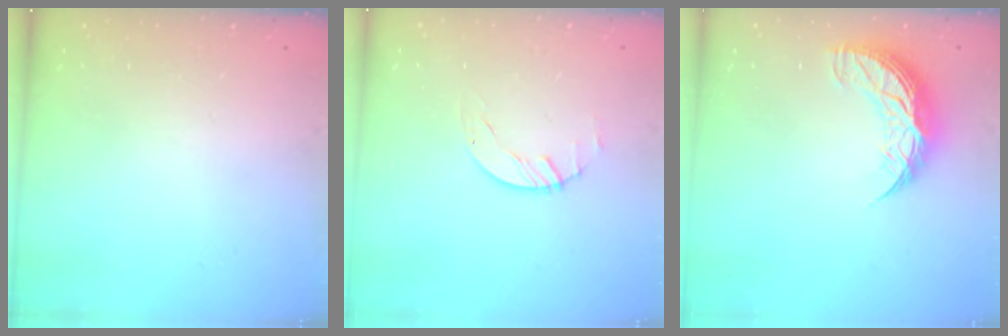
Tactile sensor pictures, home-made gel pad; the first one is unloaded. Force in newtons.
{"total": 0.8, "press": 0.8, "slide": 0.2}
{"total": 11.5, "press": 11.5, "slide": 0.9}